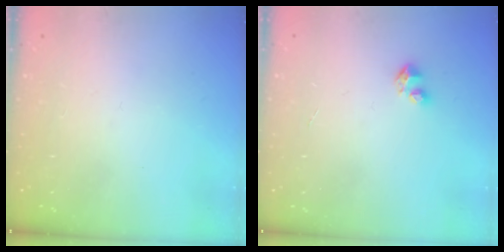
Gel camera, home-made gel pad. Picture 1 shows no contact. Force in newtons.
{"total": 3.0, "press": 2.9, "slide": 0.2}